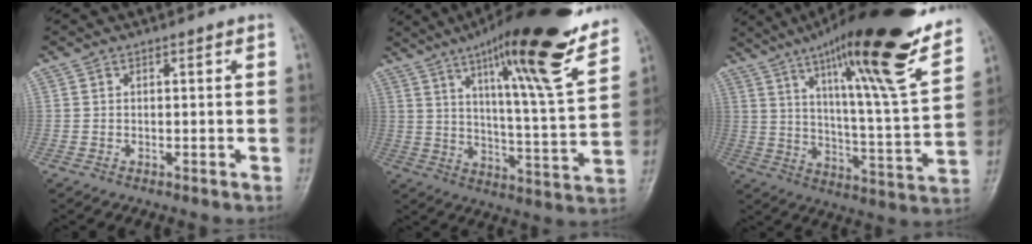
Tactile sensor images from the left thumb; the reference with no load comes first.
{"total": 24.2, "force": [15.5, 3.6, 18.2], "torque": [-0.248, -0.057, 0.234]}
{"total": 27.0, "force": [17.5, 3.8, 20.3], "torque": [-0.290, -0.056, 0.268]}